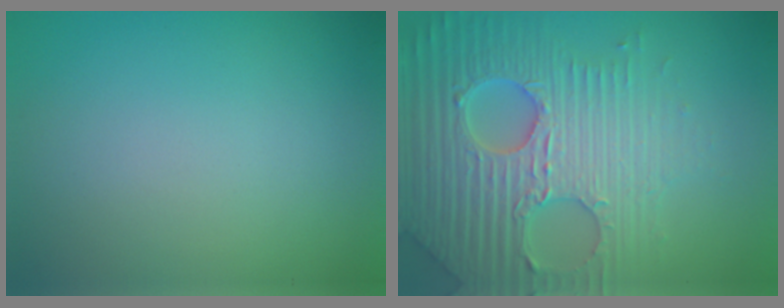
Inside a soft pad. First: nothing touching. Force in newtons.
{"total": 7.1, "press": 6.8, "slide": 1.8}